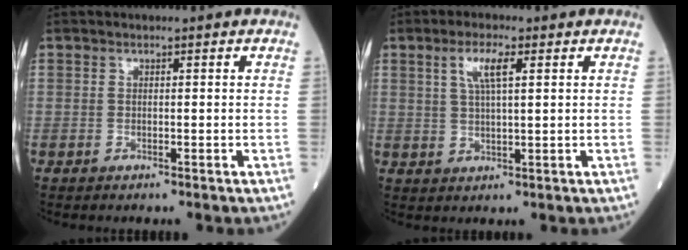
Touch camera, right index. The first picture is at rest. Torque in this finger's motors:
{"motor_torque": [0.12, 0.07, 0.08, 0.07]}